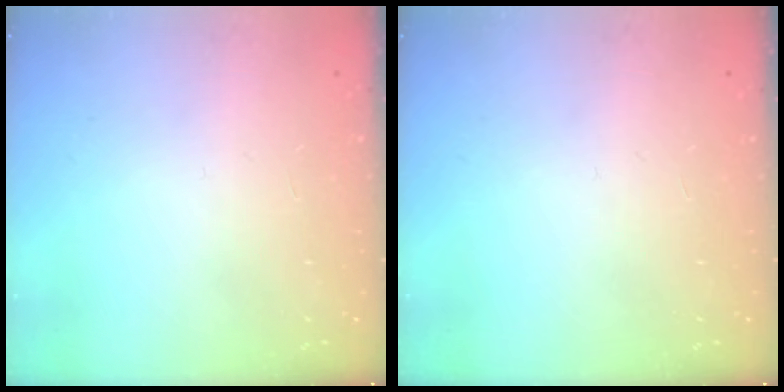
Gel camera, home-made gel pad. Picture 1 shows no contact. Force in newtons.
{"total": 0.0}